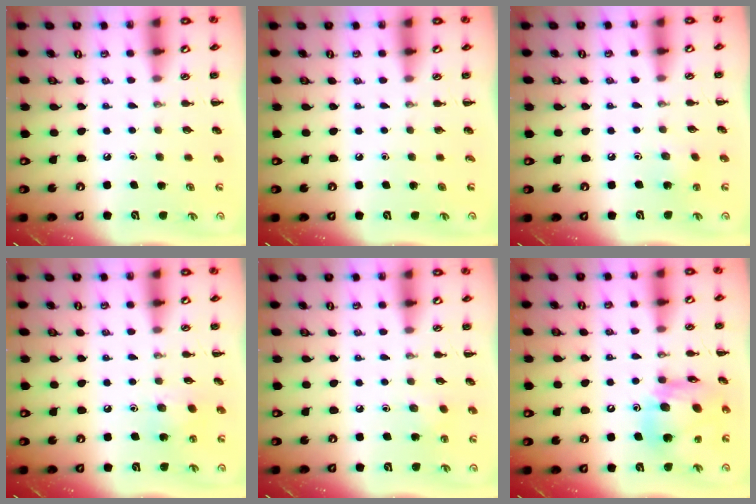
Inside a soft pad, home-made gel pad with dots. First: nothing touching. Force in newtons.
{"total": 0.0}
{"total": 6.5, "press": 6.2, "slide": 1.8}
{"total": 4.9, "press": 4.9, "slide": 0.8}
{"total": 3.0, "press": 2.8, "slide": 1.0}
{"total": 15.3, "press": 15.0, "slide": 2.9}